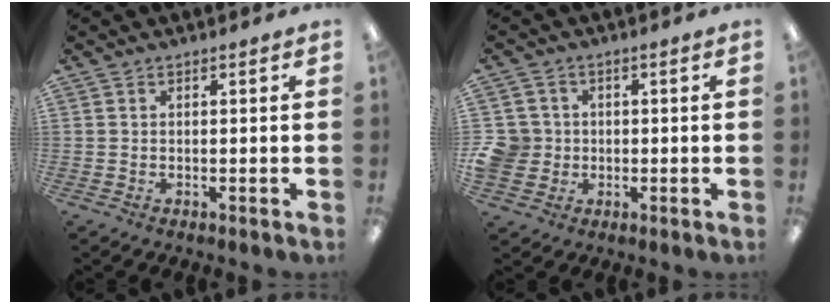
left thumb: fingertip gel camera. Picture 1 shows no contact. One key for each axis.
{"total": 6.8, "fx": -0.1, "fy": 6.6, "fz": 1.9, "tx": -0.058, "ty": 0.012, "tz": 0.001}